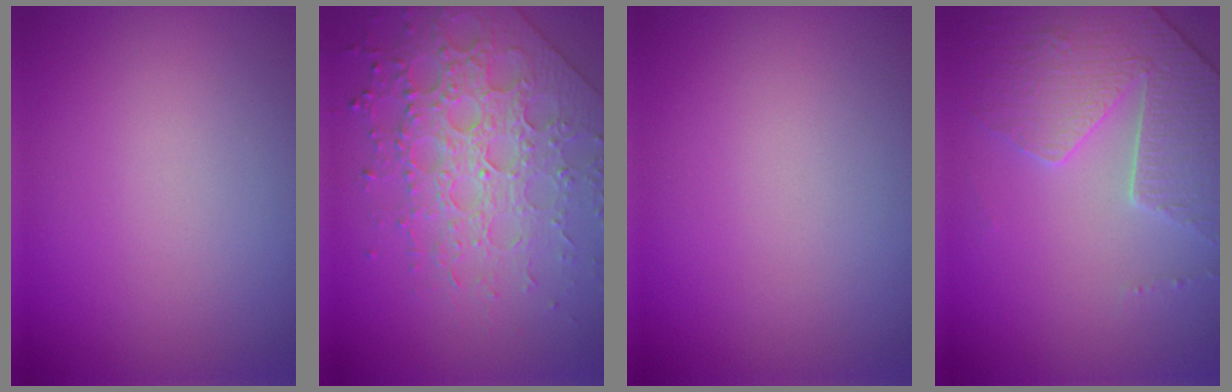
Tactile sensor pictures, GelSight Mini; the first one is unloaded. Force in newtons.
{"total": 6.2, "press": 5.2, "slide": 3.3}
{"total": 0.0}
{"total": 3.9, "press": 3.8, "slide": 1.1}